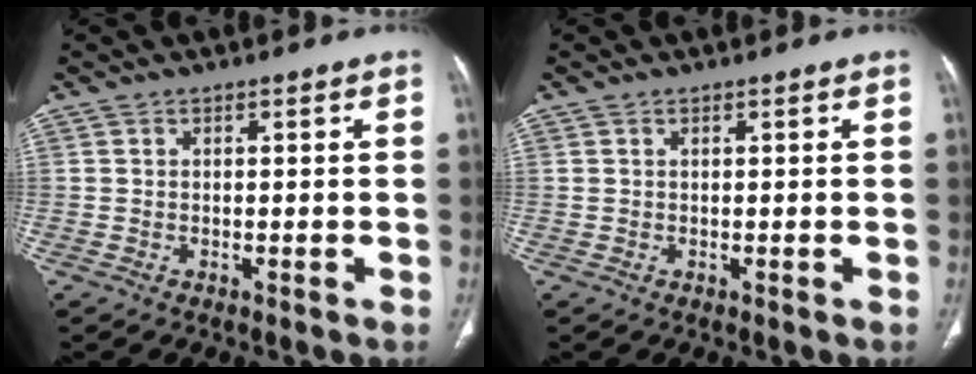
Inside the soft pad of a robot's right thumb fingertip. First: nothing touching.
{"total": 0.0}